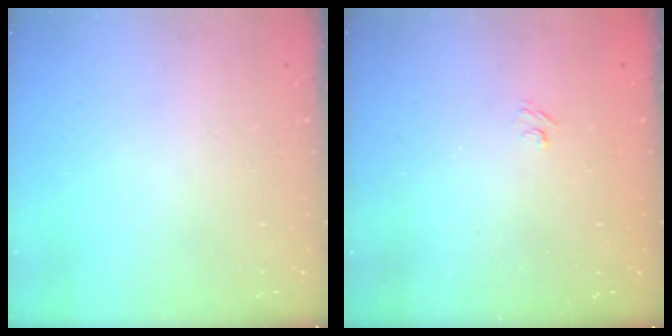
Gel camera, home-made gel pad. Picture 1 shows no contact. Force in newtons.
{"total": 2.2, "press": 2.0, "slide": 1.0}